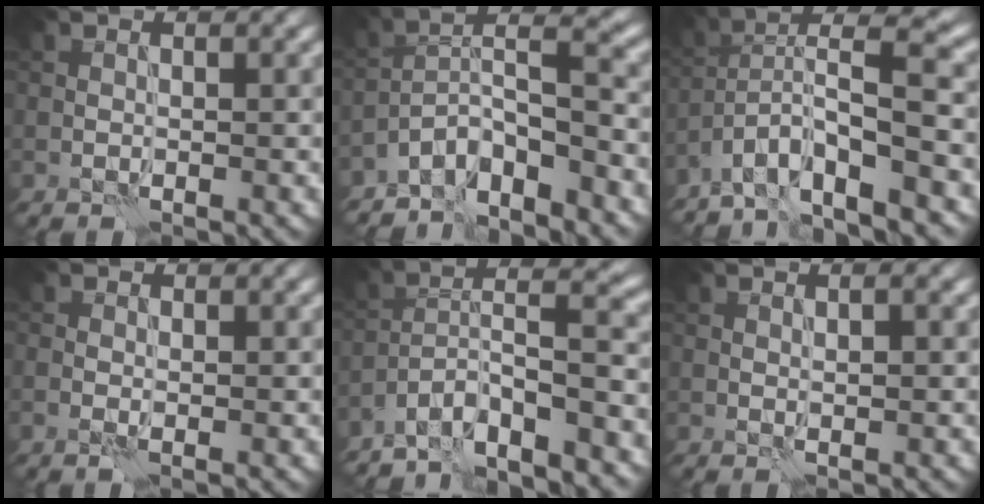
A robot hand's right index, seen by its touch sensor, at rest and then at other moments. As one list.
[{"total": 6.6, "force": [-5.0, 1.8, 3.9], "torque": [-0.053, 0.010, -0.093]}, {"total": 9.1, "force": [-5.6, 1.9, 6.9], "torque": [-0.102, 0.016, -0.103]}, {"total": 1.0, "force": [-0.1, 0.3, 1.0], "torque": [-0.019, -0.003, -0.005]}, {"total": 9.9, "force": [-7.3, 1.9, 6.3], "torque": [-0.083, 0.019, -0.131]}, {"total": 1.2, "force": [0.3, 0.1, 1.2], "torque": [-0.020, 0.002, 0.004]}]